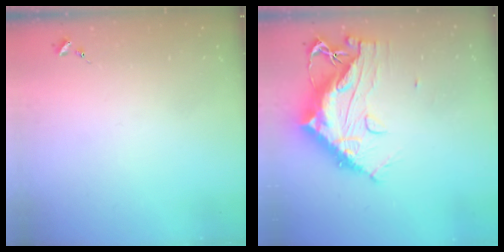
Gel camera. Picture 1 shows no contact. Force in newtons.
{"total": 16.4, "press": 16.3, "slide": 1.5}